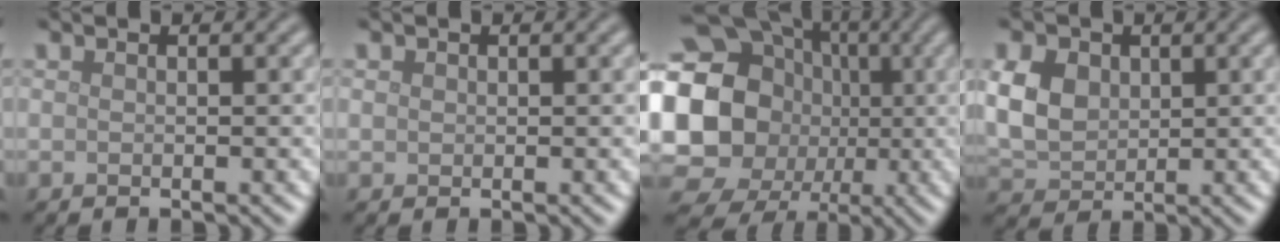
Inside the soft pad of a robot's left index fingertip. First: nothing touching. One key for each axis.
{"total": 0.6, "fx": 0.2, "fy": 0.5, "fz": 0.1, "tx": 0.002, "ty": 0.000, "tz": 0.004}
{"total": 21.8, "fx": 0.2, "fy": 20.0, "fz": 8.6, "tx": -0.182, "ty": 0.011, "tz": -0.043}
{"total": 6.0, "fx": 1.4, "fy": 4.5, "fz": 3.7, "tx": -0.097, "ty": 0.014, "tz": 0.018}